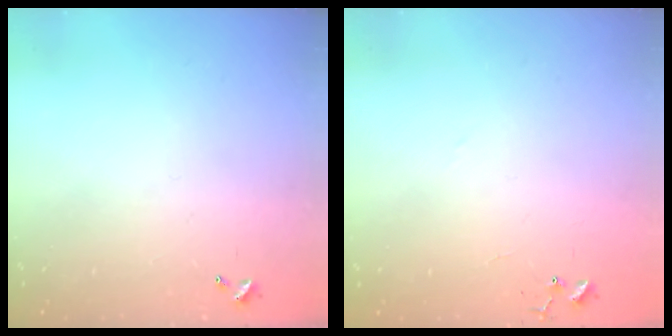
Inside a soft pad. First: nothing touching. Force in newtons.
{"total": 5.7, "press": 5.7, "slide": 0.5}